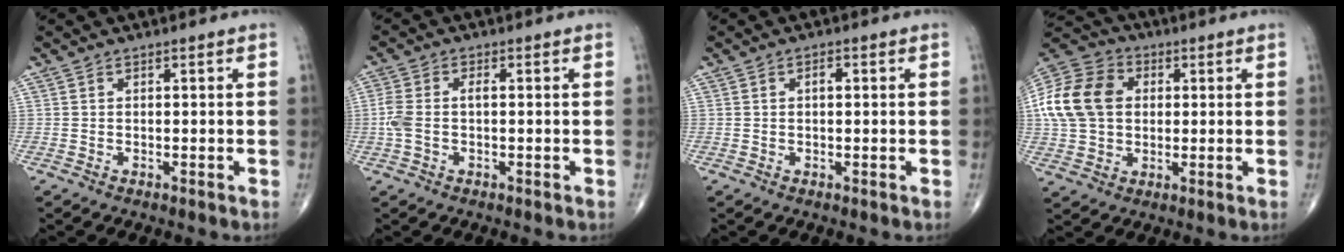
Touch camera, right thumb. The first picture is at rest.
{"total": 5.0, "force": [-0.4, 2.6, 4.3], "torque": [-0.121, 0.015, -0.009]}
{"total": 1.4, "force": [0.2, 0.7, 1.1], "torque": [-0.020, 0.003, 0.002]}
{"total": 16.0, "force": [2.3, 11.9, 10.4], "torque": [-0.197, 0.021, 0.038]}